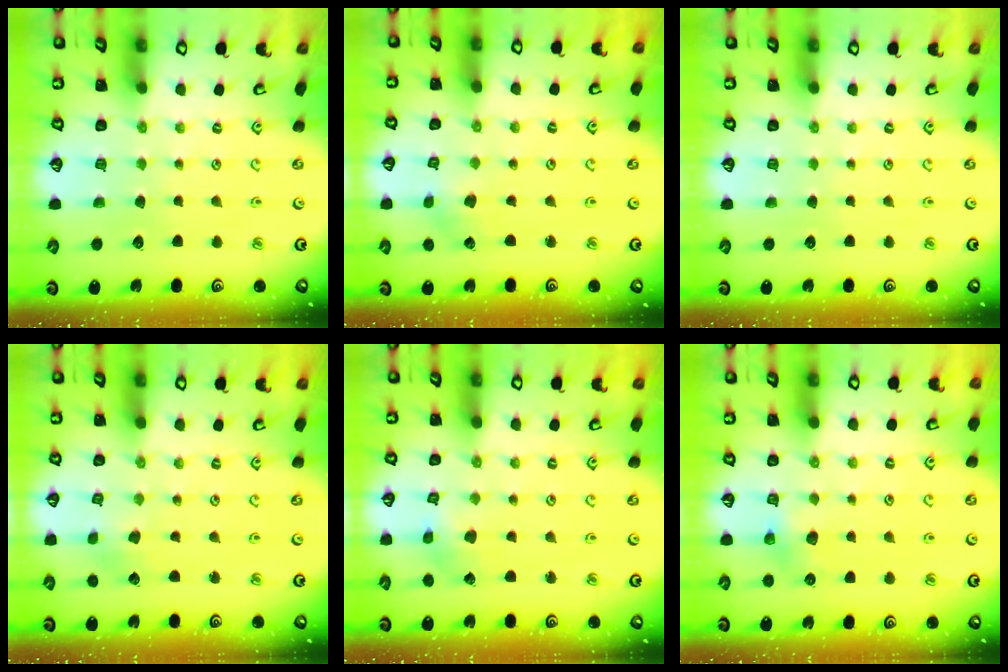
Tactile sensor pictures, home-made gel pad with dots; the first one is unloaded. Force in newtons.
{"total": 2.3, "press": 2.3, "slide": 0.4}
{"total": 0.0}
{"total": 1.3, "press": 1.3, "slide": 0.1}
{"total": 2.9, "press": 2.8, "slide": 0.3}
{"total": 5.2, "press": 5.2, "slide": 0.5}